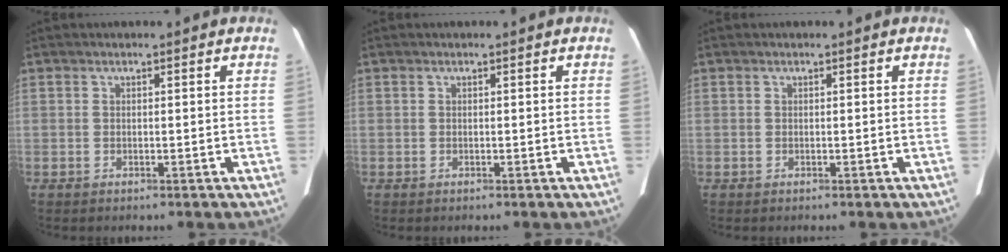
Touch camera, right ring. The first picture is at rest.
{"total": 0.0}
{"total": 0.0}